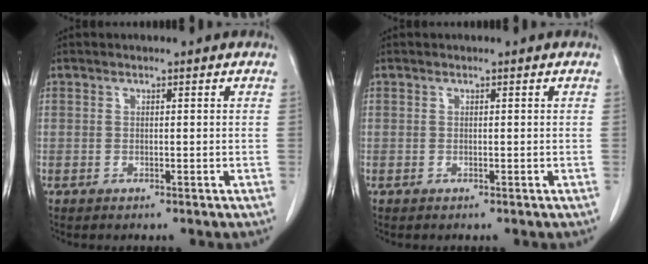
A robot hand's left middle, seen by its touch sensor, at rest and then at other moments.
{"total": 0.0}